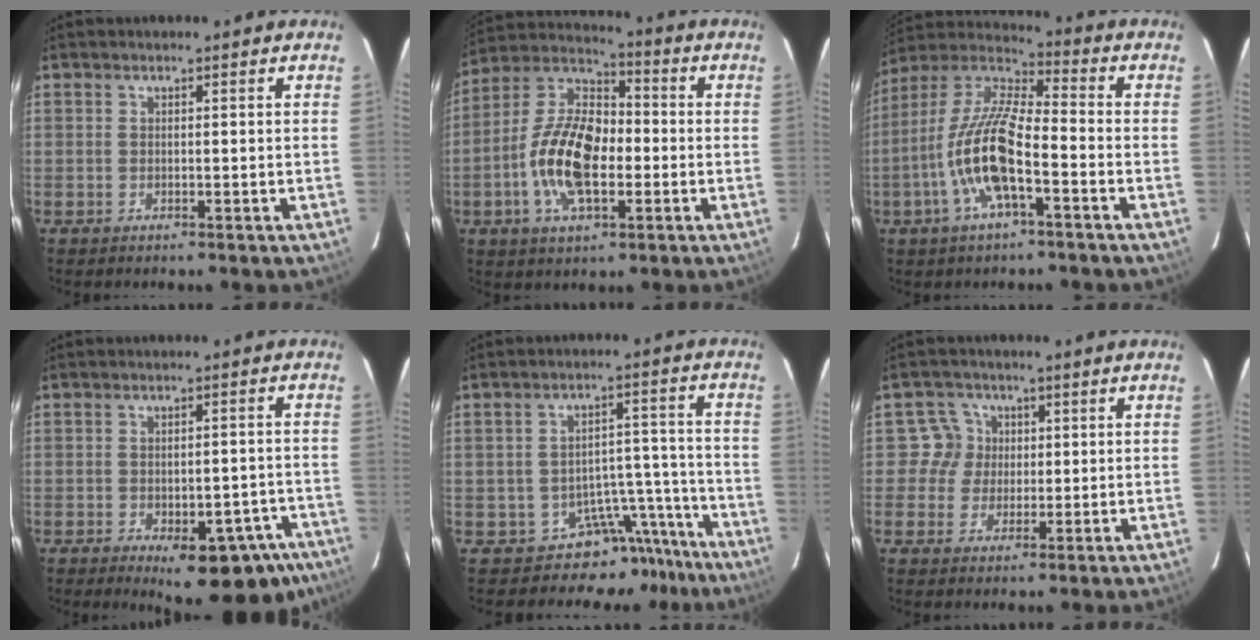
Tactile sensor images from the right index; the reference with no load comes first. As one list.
[{"total": 15.6, "force": [-3.4, 7.7, 13.1], "torque": [-0.266, 0.007, -0.067]}, {"total": 14.5, "force": [-5.3, 4.0, 12.9], "torque": [-0.262, -0.002, -0.108]}, {"total": 15.1, "force": [-9.7, 7.0, 9.3], "torque": [-0.114, 0.007, -0.103]}, {"total": 9.6, "force": [-8.4, 4.5, 0.3], "torque": [0.018, 0.061, -0.109]}, {"total": 4.2, "force": [0.7, 4.1, -0.1], "torque": [0.017, 0.010, 0.005]}]